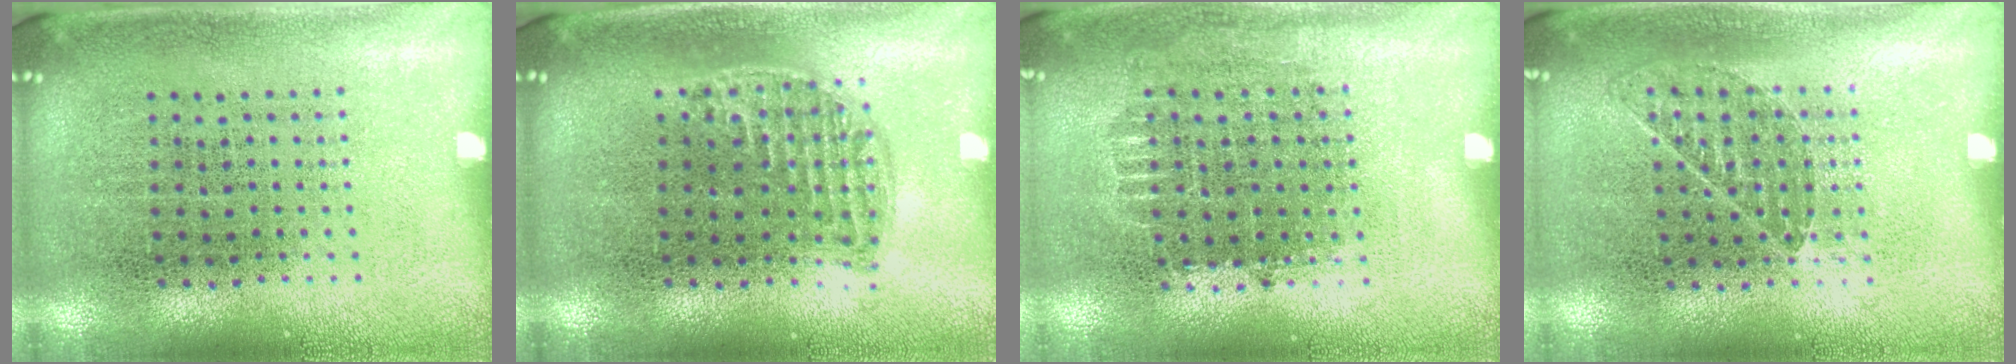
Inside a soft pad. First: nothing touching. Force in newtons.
{"total": 1.2, "press": 1.1, "slide": 0.5}
{"total": 0.7, "press": 0.7, "slide": 0.2}
{"total": 0.8, "press": 0.7, "slide": 0.3}